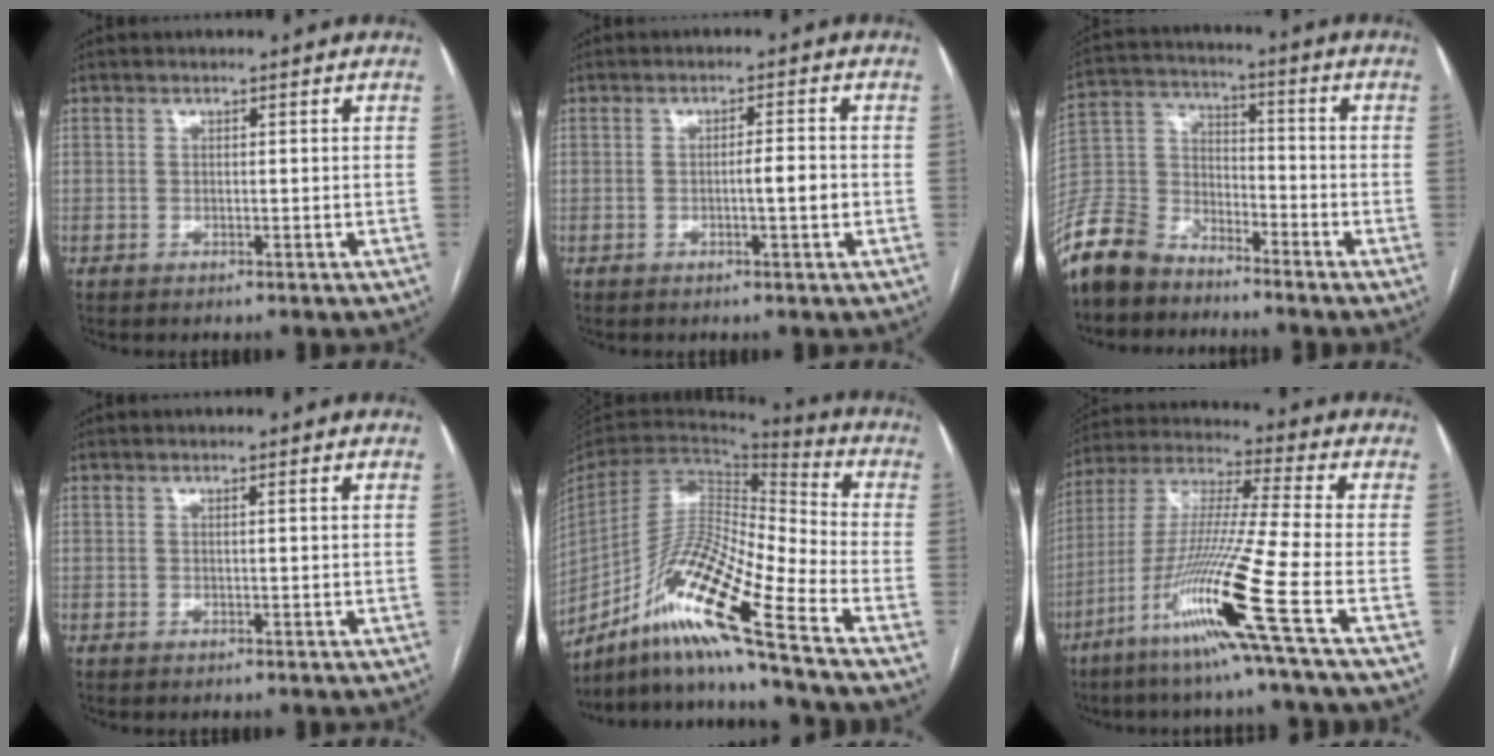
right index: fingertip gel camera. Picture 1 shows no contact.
{"total": 3.1, "force": [-0.7, 0.0, 3.0], "torque": [-0.047, 0.000, -0.013]}
{"total": 11.8, "force": [-10.0, 5.3, 3.2], "torque": [-0.078, 0.008, -0.203]}
{"total": 1.2, "force": [0.7, -0.1, 0.9], "torque": [-0.014, 0.004, 0.009]}
{"total": 17.8, "force": [-11.4, -0.4, 13.7], "torque": [-0.280, -0.008, -0.215]}
{"total": 18.0, "force": [-7.9, -2.0, 16.1], "torque": [-0.333, -0.033, -0.155]}